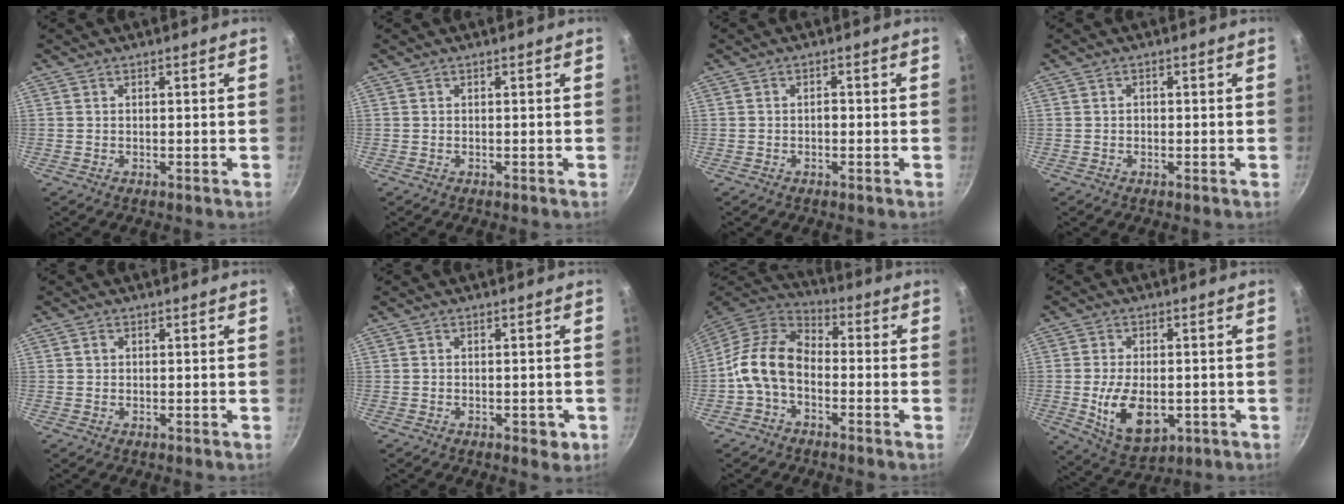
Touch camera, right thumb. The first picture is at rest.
{"total": 0.0}
{"total": 1.0, "force": [-0.3, 0.7, 0.7], "torque": [-0.006, 0.003, -0.008]}
{"total": 0.8, "force": [-0.1, 0.7, 0.4], "torque": [-0.004, 0.002, -0.003]}
{"total": 0.8, "force": [0.2, 0.7, 0.3], "torque": [-0.003, 0.001, 0.002]}
{"total": 2.4, "force": [-1.0, 1.3, 1.8], "torque": [-0.012, 0.002, -0.011]}
{"total": 12.2, "force": [-2.7, 8.2, 8.5], "torque": [-0.155, 0.043, -0.064]}
{"total": 11.3, "force": [-2.2, 6.6, 8.9], "torque": [-0.144, -0.007, -0.021]}